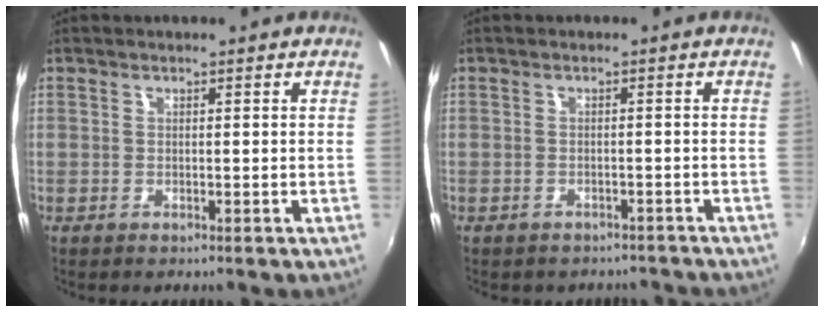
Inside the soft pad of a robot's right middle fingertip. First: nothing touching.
{"total": 5.8, "force": [-5.0, 2.5, 1.5], "torque": [-0.034, -0.012, -0.058]}